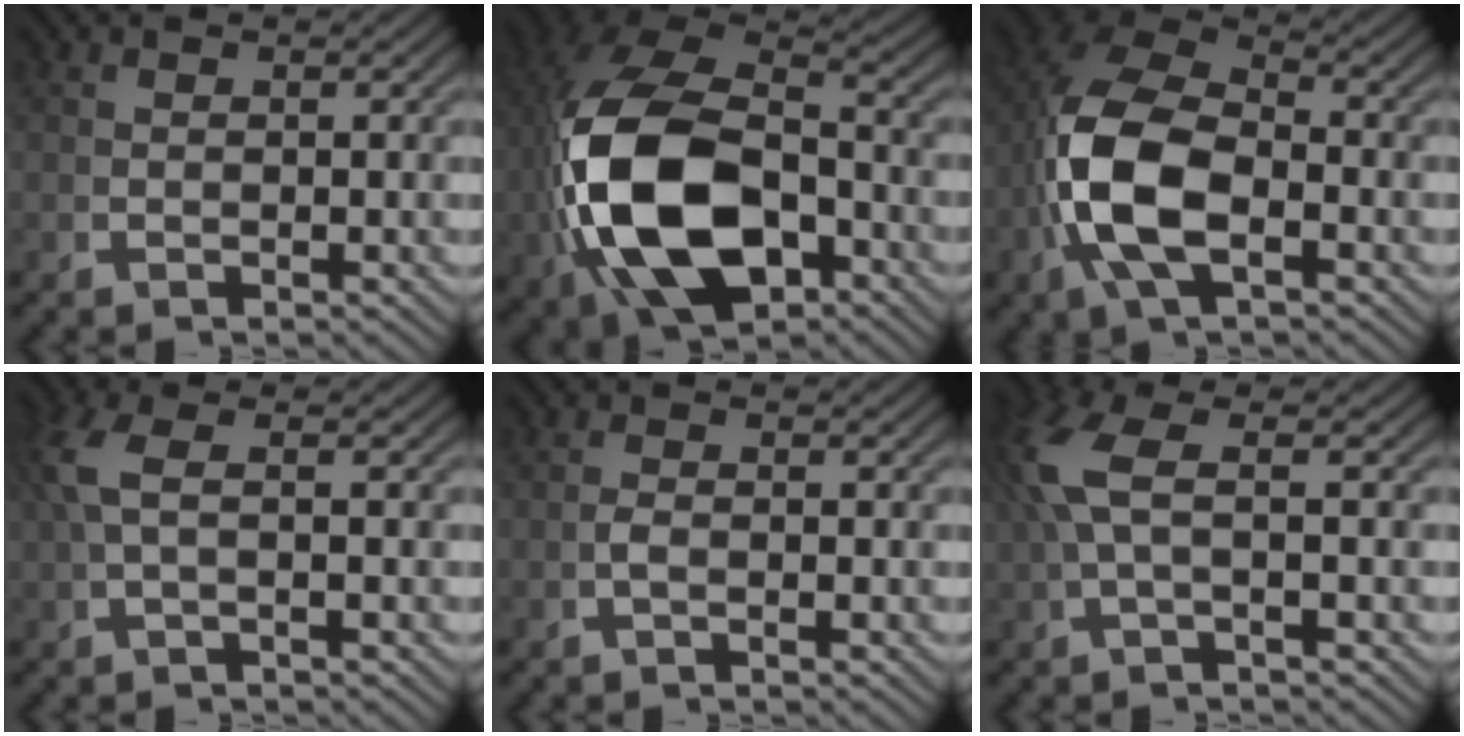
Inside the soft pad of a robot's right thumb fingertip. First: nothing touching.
{"total": 18.8, "force": [-2.0, 12.4, 14.1], "torque": [-0.332, -0.063, 0.001]}
{"total": 11.3, "force": [-0.6, 7.2, 8.6], "torque": [-0.217, -0.032, 0.002]}
{"total": 3.0, "force": [0.5, 0.8, 2.9], "torque": [-0.077, 0.005, 0.014]}
{"total": 0.6, "force": [-0.4, -0.1, 0.4], "torque": [-0.013, -0.002, -0.007]}
{"total": 4.4, "force": [0.6, 1.3, 4.1], "torque": [-0.106, 0.002, 0.017]}